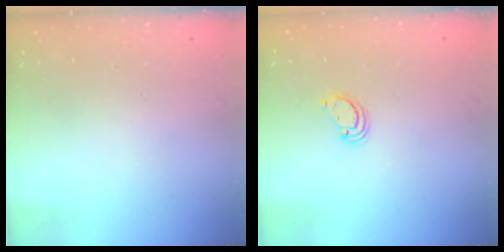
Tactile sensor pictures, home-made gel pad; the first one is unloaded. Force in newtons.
{"total": 2.6, "press": 2.6, "slide": 0.2}